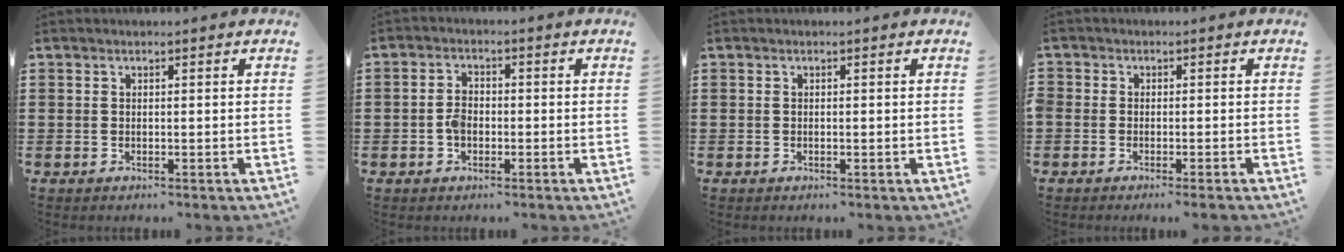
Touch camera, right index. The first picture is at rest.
{"total": 2.8, "force": [-0.8, 1.7, 2.0], "torque": [-0.046, 0.000, -0.018]}
{"total": 0.0}
{"total": 1.0, "force": [-1.0, 0.2, 0.2], "torque": [-0.006, 0.002, -0.020]}